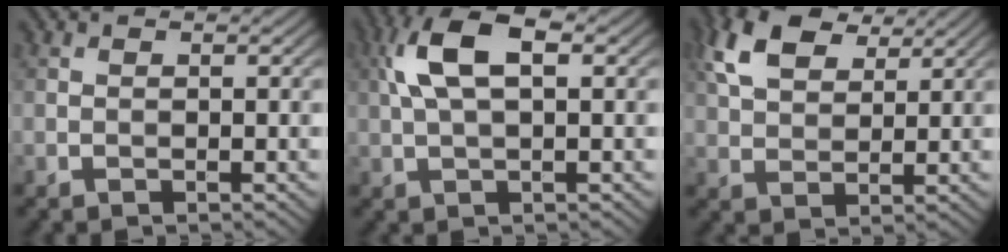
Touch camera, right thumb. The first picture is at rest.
{"total": 7.6, "force": [1.9, 3.3, 6.6], "torque": [-0.146, 0.017, 0.029]}
{"total": 8.8, "force": [4.8, 4.8, 5.6], "torque": [-0.132, 0.015, 0.093]}